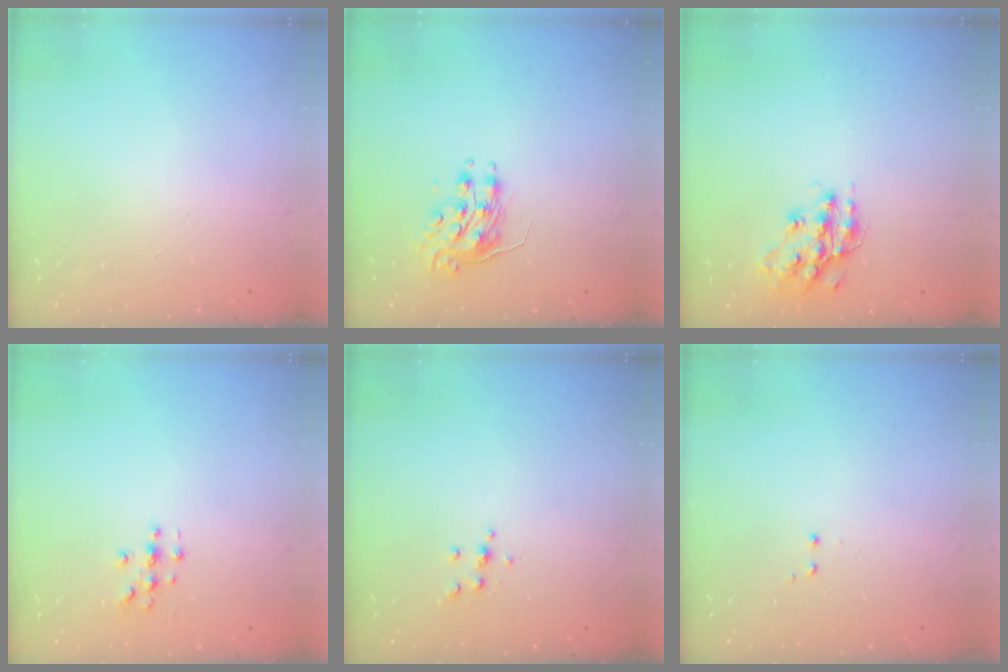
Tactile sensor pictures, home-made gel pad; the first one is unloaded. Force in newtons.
{"total": 8.2, "press": 8.2, "slide": 0.1}
{"total": 14.4, "press": 14.4, "slide": 0.7}
{"total": 2.8, "press": 2.8, "slide": 0.3}
{"total": 4.0, "press": 3.8, "slide": 1.0}
{"total": 1.2, "press": 1.0, "slide": 0.6}